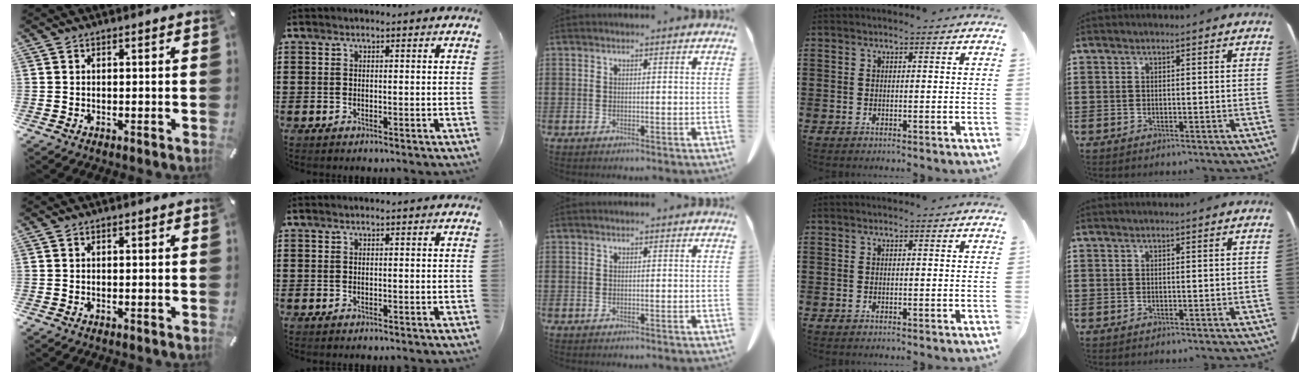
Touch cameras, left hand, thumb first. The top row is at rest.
{}